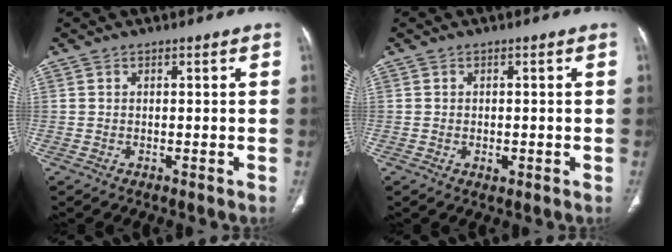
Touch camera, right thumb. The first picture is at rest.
{"total": 1.6, "force": [-0.4, 1.0, 1.1], "torque": [-0.013, 0.002, -0.003]}